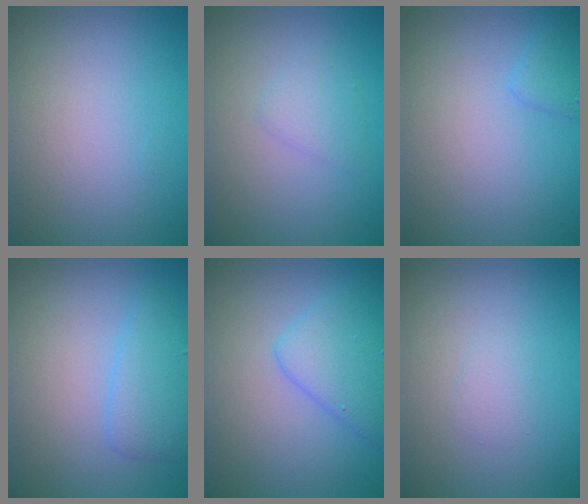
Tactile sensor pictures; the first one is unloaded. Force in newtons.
{"total": 1.4, "press": 1.4, "slide": 0.0}
{"total": 1.3, "press": 1.3, "slide": 0.1}
{"total": 2.6, "press": 2.6, "slide": 0.1}
{"total": 3.9, "press": 3.9, "slide": 0.1}
{"total": 0.9, "press": 0.9, "slide": 0.0}